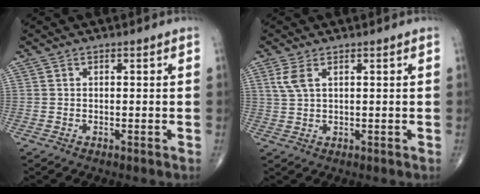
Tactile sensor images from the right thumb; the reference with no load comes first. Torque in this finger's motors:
{"motor_torque": [0.06, 0.09, 0.14, 0.07, 0.05]}